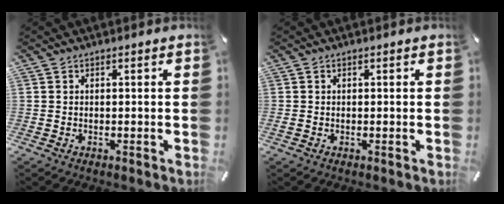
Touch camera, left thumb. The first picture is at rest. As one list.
[{"total": 0.7, "force": [-0.1, 0.3, 0.7], "torque": [-0.012, 0.002, -0.003]}]